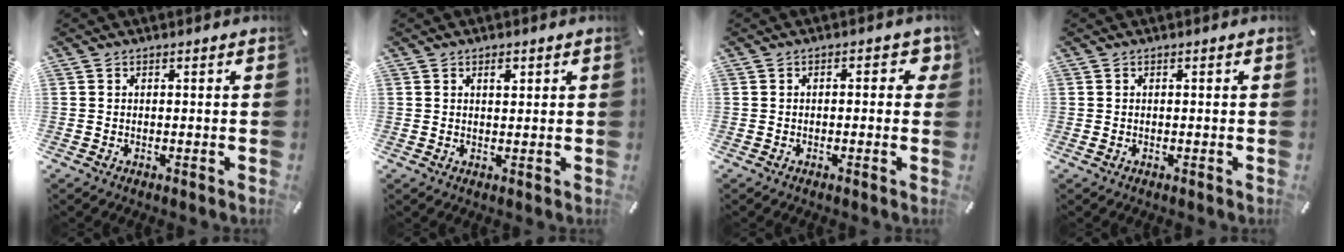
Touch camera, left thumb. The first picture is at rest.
{"total": 2.1, "force": [1.0, 1.1, 1.5], "torque": [-0.017, -0.003, 0.013]}
{"total": 3.2, "force": [-0.2, 1.7, 2.7], "torque": [-0.038, 0.005, -0.010]}
{"total": 0.8, "force": [-0.2, 0.3, 0.7], "torque": [-0.012, 0.000, -0.004]}